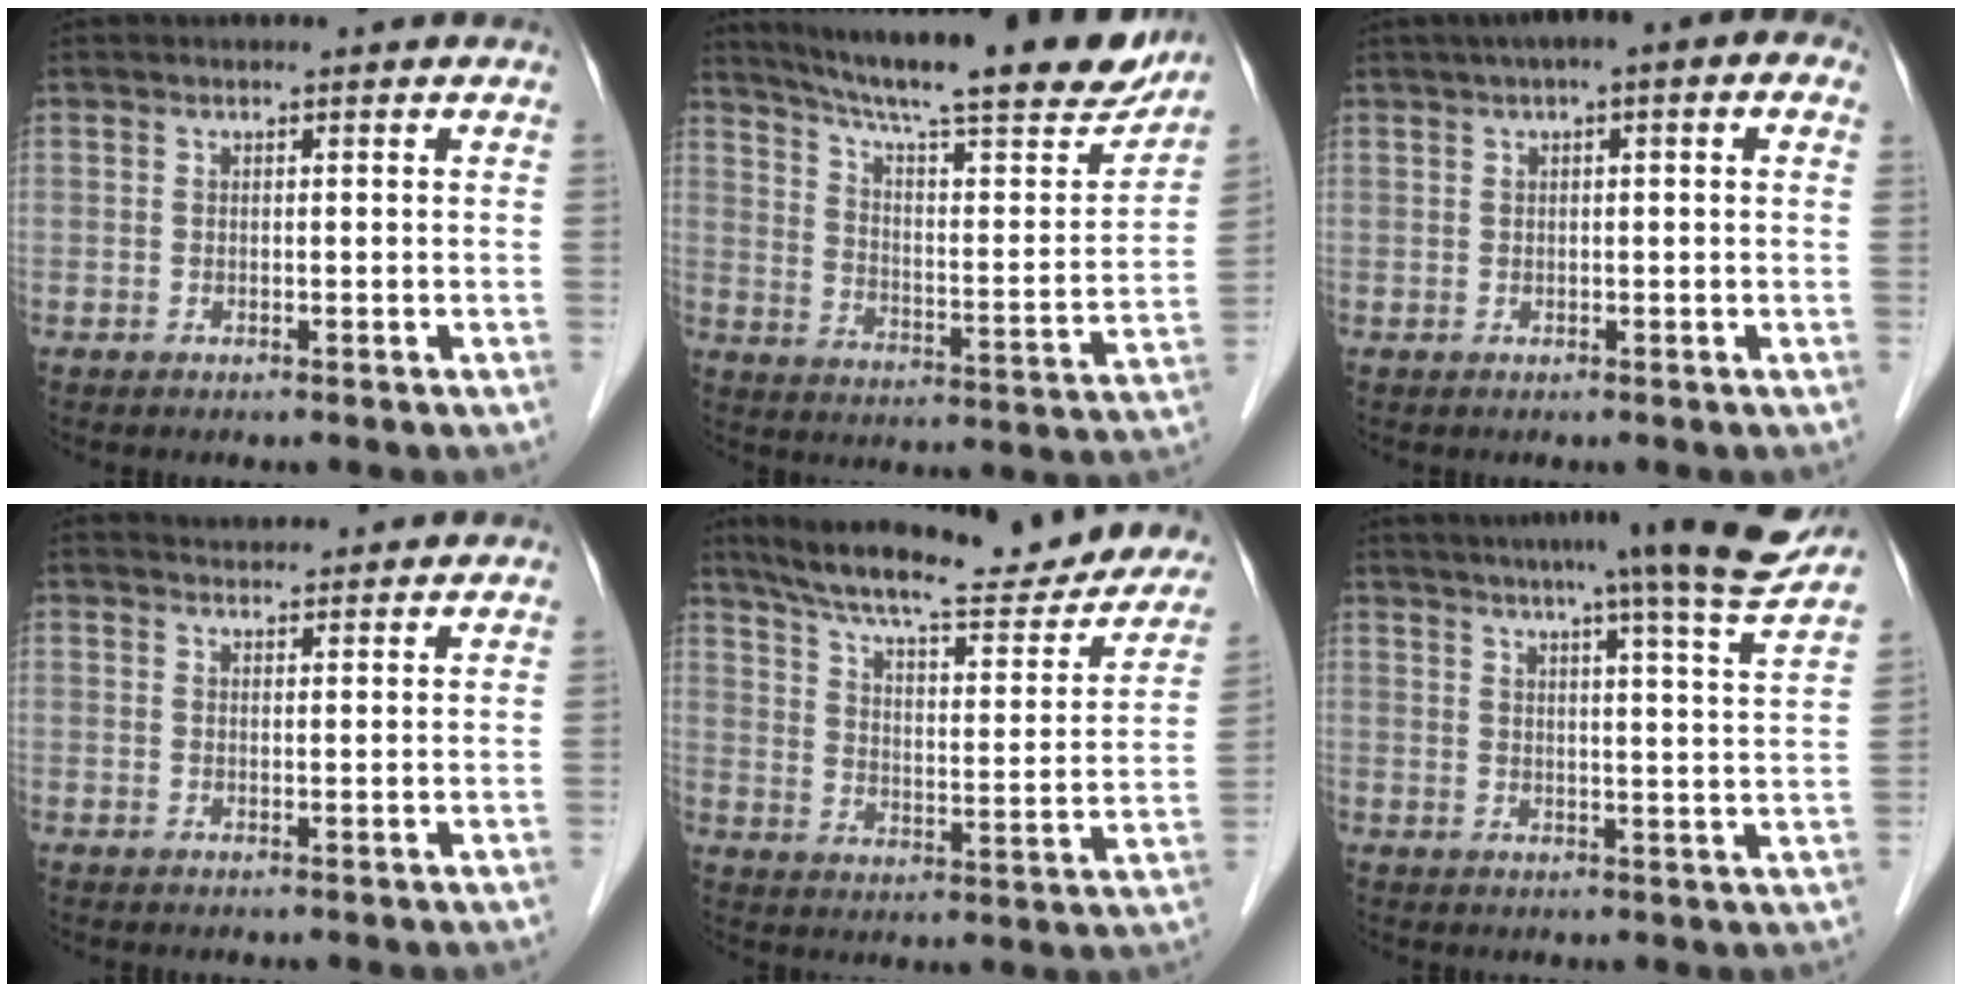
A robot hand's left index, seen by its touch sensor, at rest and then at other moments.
{"total": 26.3, "force": [22.2, 3.5, 13.7], "torque": [-0.218, -0.025, 0.303]}
{"total": 7.2, "force": [3.2, 1.5, 6.3], "torque": [-0.087, 0.039, 0.039]}
{"total": 3.6, "force": [3.6, 0.6, 0.3], "torque": [-0.011, 0.019, 0.051]}
{"total": 26.3, "force": [22.2, 5.0, 13.0], "torque": [-0.201, -0.019, 0.296]}
{"total": 15.7, "force": [13.5, -1.7, 7.8], "torque": [-0.115, -0.036, 0.160]}